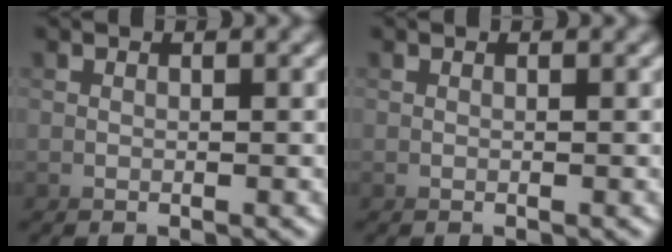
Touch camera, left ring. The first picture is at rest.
{"total": 0.0}